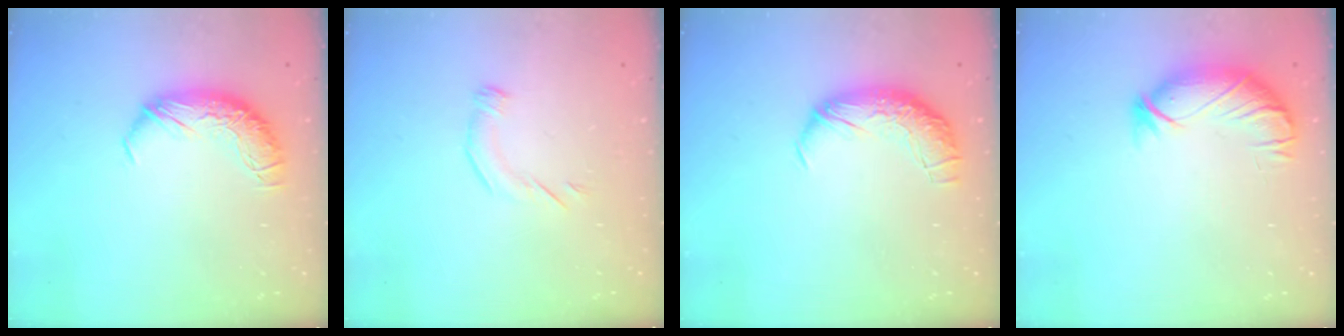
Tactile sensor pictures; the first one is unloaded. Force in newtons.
{"total": 3.9, "press": 3.8, "slide": 1.0}
{"total": 2.3, "press": 1.0, "slide": 2.1}
{"total": 3.7, "press": 3.1, "slide": 2.0}